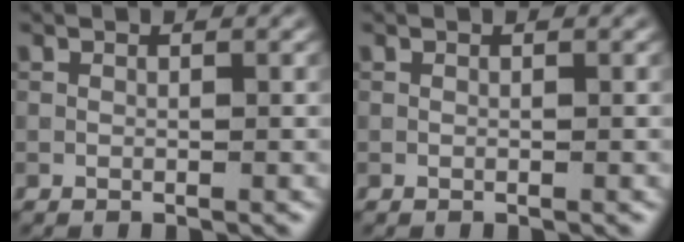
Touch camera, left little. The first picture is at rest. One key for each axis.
{"total": 0.0}